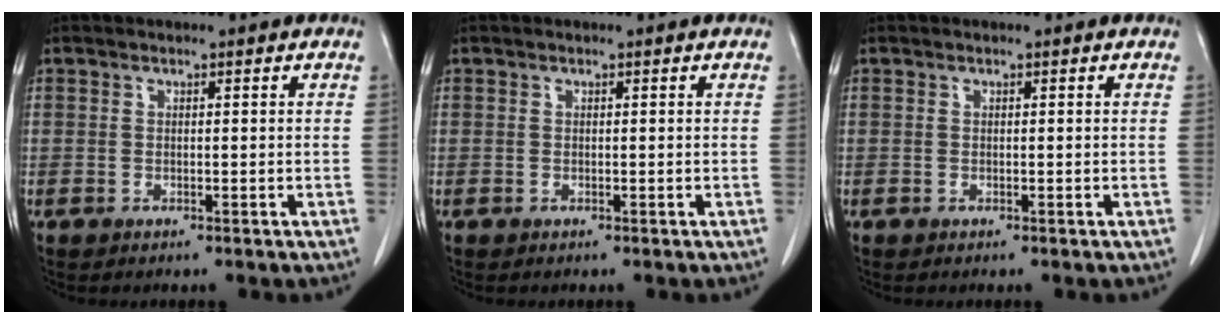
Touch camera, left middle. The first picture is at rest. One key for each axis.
{"total": 0.0}
{"total": 0.0}